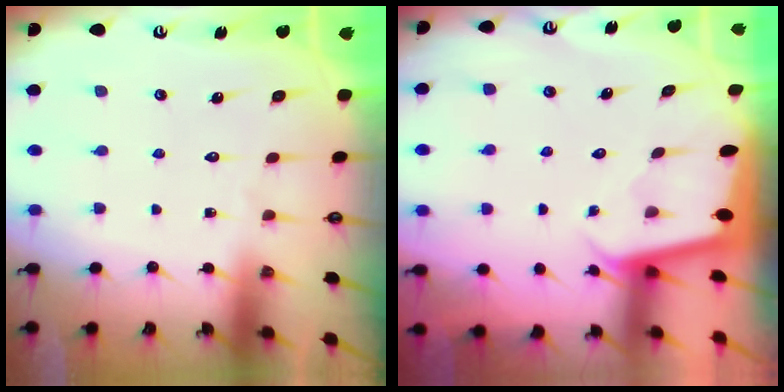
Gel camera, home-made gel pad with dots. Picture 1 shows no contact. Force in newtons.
{"total": 2.0, "press": 2.0, "slide": 0.1}